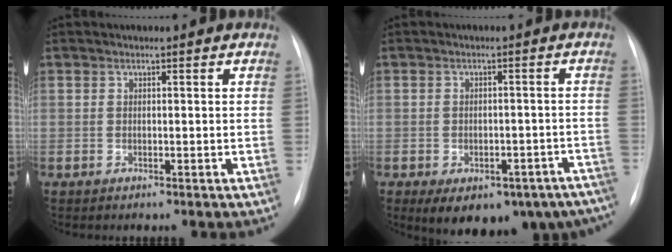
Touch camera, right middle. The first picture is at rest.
{"total": 17.5, "force": [-11.9, 9.6, 8.5], "torque": [-0.109, 0.012, -0.132]}